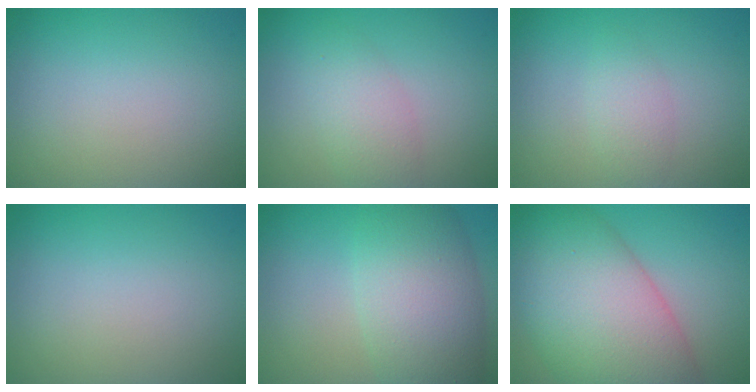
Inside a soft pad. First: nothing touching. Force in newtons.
{"total": 3.1, "press": 3.1, "slide": 0.2}
{"total": 1.8, "press": 1.8, "slide": 0.1}
{"total": 0.0}
{"total": 8.2, "press": 8.2, "slide": 0.4}
{"total": 13.0, "press": 13.0, "slide": 0.6}